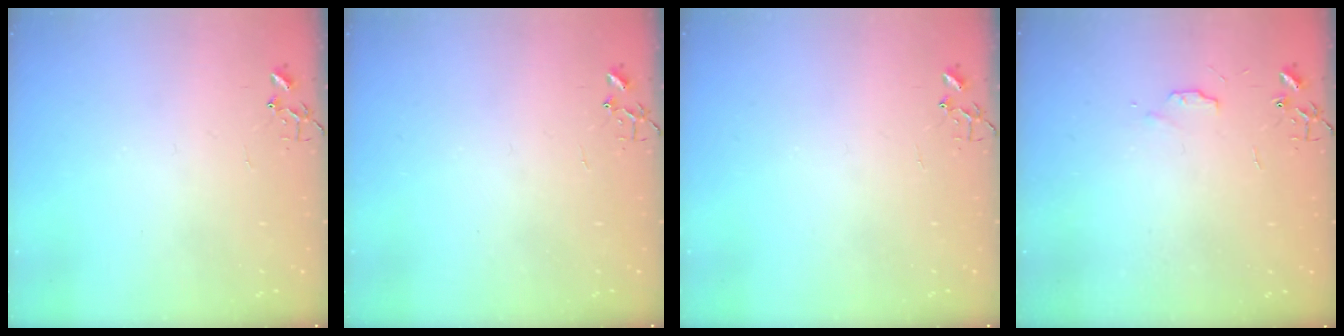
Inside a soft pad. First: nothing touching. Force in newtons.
{"total": 0.0}
{"total": 0.0}
{"total": 4.7, "press": 4.6, "slide": 0.7}